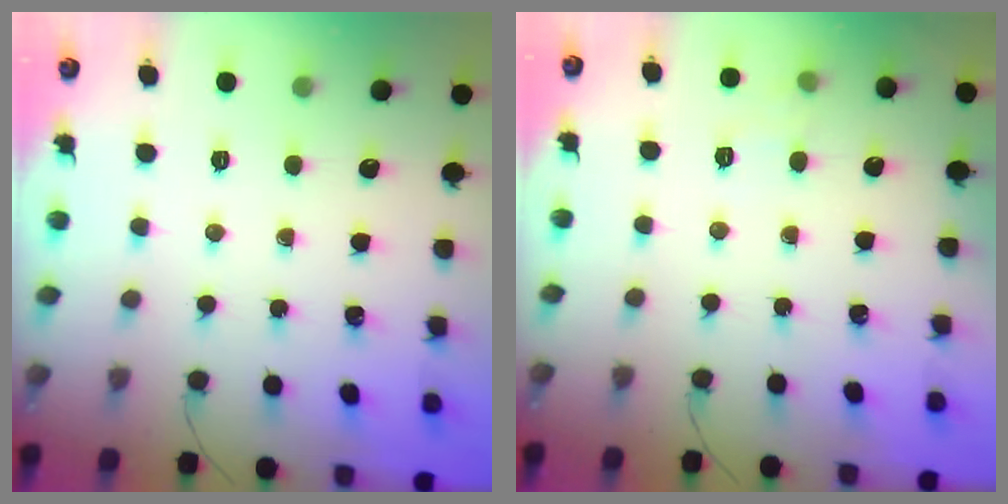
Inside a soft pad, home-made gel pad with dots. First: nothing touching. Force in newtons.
{"total": 3.5, "press": 3.1, "slide": 1.7}